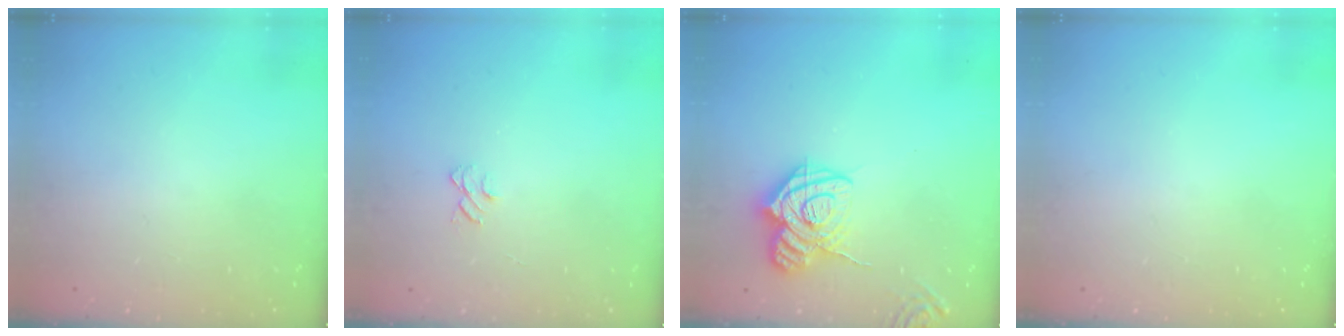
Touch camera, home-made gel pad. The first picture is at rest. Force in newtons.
{"total": 3.8, "press": 3.8, "slide": 0.3}
{"total": 14.7, "press": 14.6, "slide": 1.5}
{"total": 0.0}